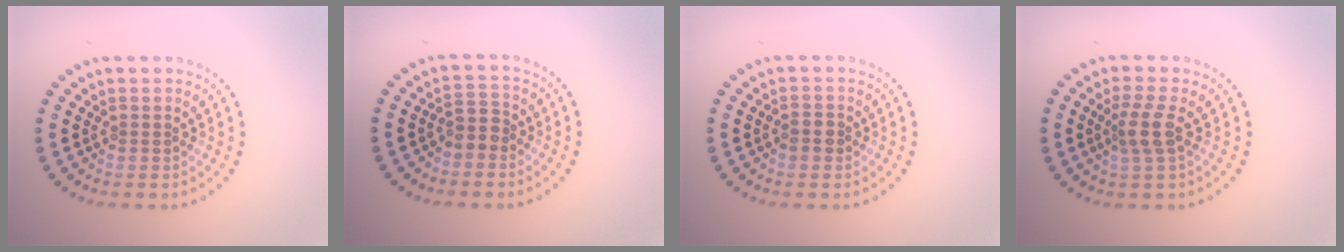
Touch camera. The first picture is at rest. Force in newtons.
{"total": 2.1, "press": 1.8, "slide": 1.0}
{"total": 1.3, "press": 1.3, "slide": 0.4}
{"total": 2.5, "press": 2.1, "slide": 1.3}